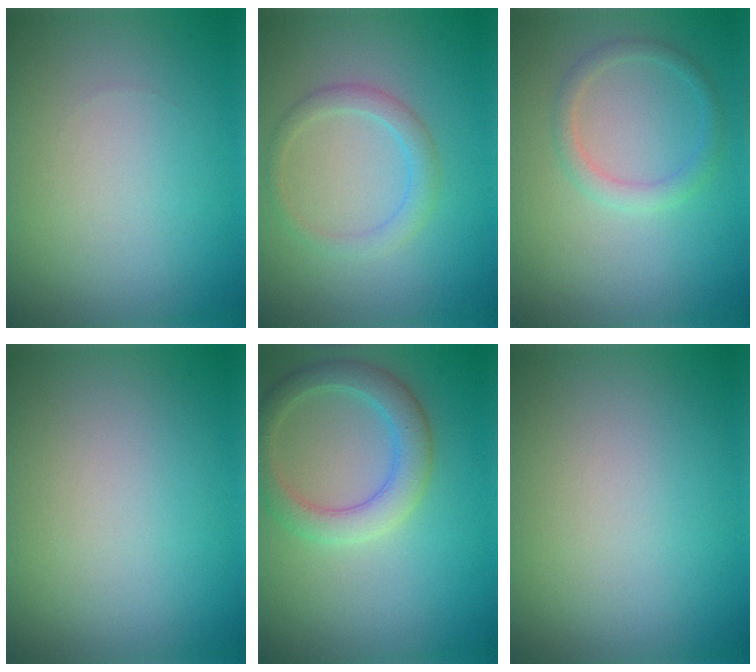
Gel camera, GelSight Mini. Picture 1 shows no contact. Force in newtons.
{"total": 1.9, "press": 1.9, "slide": 0.1}
{"total": 1.7, "press": 1.7, "slide": 0.1}
{"total": 0.0}
{"total": 3.9, "press": 3.8, "slide": 0.2}
{"total": 0.0}